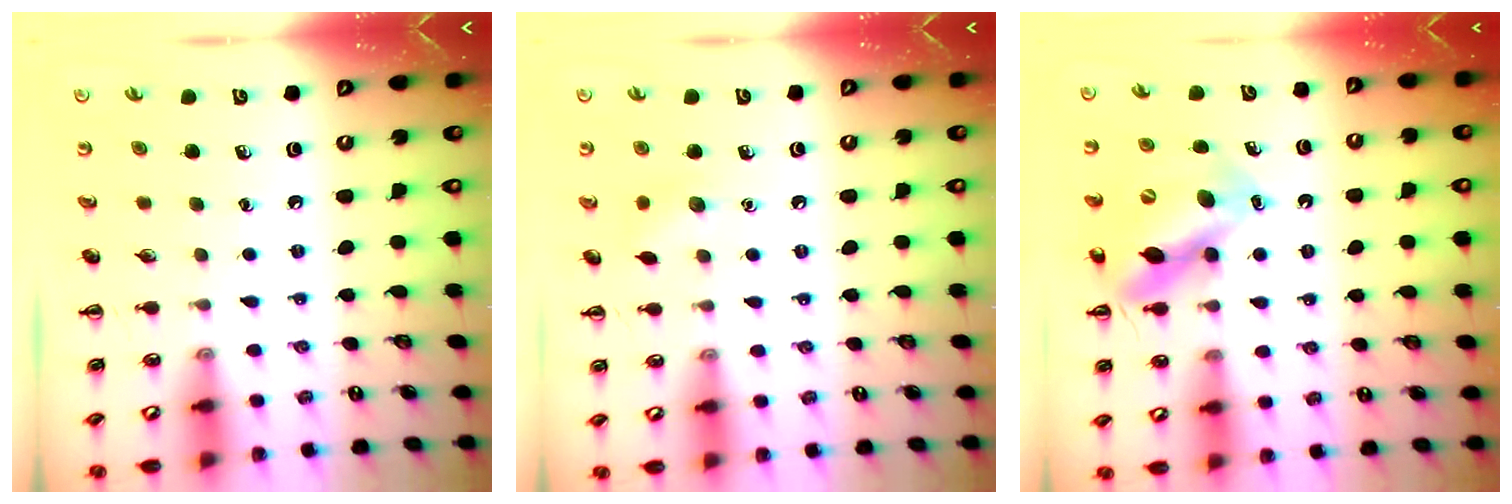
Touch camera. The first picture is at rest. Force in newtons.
{"total": 5.8, "press": 5.6, "slide": 1.4}
{"total": 11.7, "press": 11.3, "slide": 3.3}